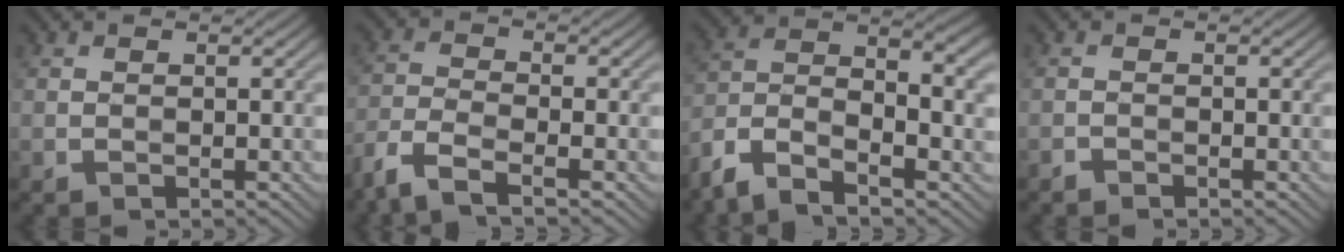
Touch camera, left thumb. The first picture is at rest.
{"total": 5.2, "force": [-4.0, 1.1, 3.2], "torque": [-0.074, -0.009, -0.093]}
{"total": 10.4, "force": [-5.5, 4.3, 7.7], "torque": [-0.147, -0.008, -0.121]}
{"total": 0.8, "force": [-0.7, 0.2, 0.1], "torque": [-0.001, -0.002, -0.015]}